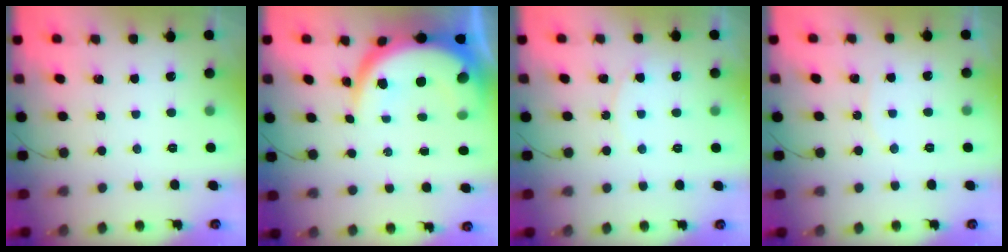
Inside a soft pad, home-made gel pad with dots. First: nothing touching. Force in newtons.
{"total": 11.6, "press": 11.5, "slide": 1.0}
{"total": 4.4, "press": 4.4, "slide": 0.4}
{"total": 3.1, "press": 3.0, "slide": 0.6}